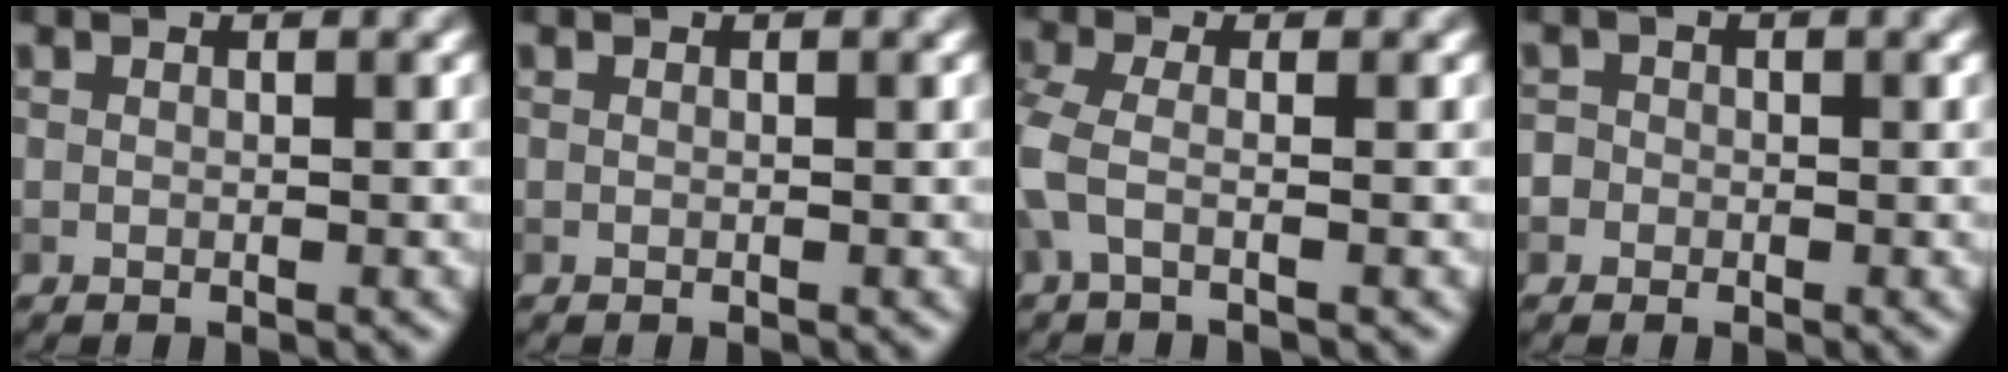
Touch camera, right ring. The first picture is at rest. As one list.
[{"total": 0.0}, {"total": 2.3, "force": [-0.5, 0.7, 2.2], "torque": [-0.056, -0.004, -0.022]}, {"total": 1.4, "force": [-0.2, 1.4, 0.4], "torque": [0.004, 0.006, -0.015]}]